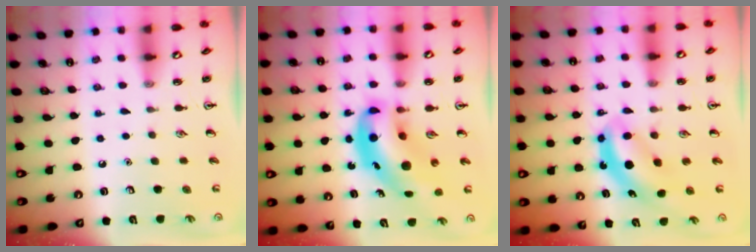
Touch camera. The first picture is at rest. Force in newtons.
{"total": 12.8, "press": 12.3, "slide": 3.8}
{"total": 5.7, "press": 5.6, "slide": 1.3}